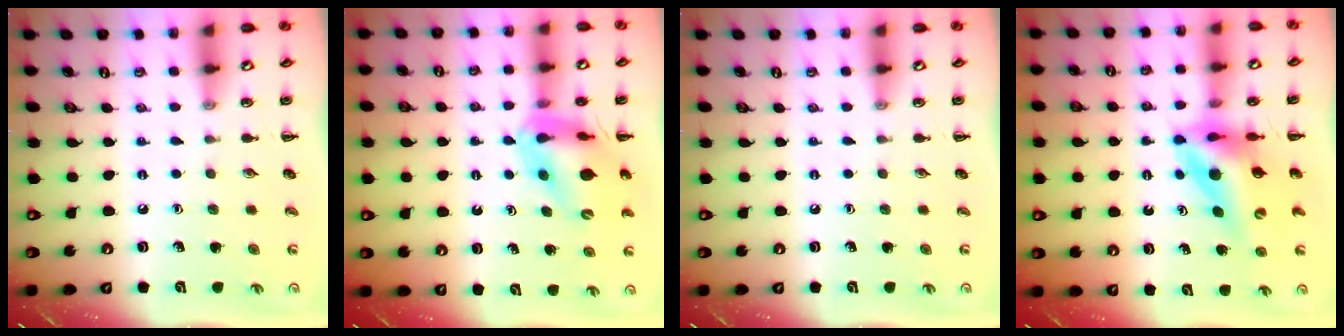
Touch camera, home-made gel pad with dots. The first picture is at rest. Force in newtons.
{"total": 13.7, "press": 13.2, "slide": 3.7}
{"total": 0.0}
{"total": 12.4, "press": 11.7, "slide": 4.1}